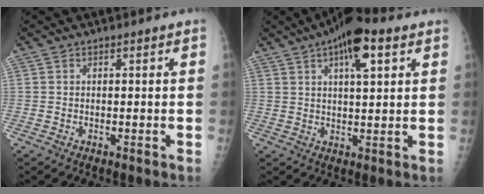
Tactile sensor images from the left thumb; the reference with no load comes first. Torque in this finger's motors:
{"motor_torque": [1.17, 0.77, 1.28, -0.45, 0.09]}